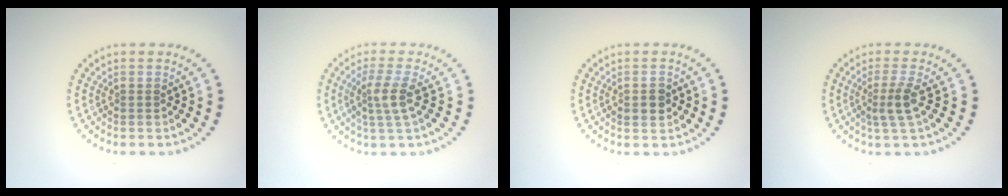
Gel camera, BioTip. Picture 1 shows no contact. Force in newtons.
{"total": 2.7, "press": 2.2, "slide": 1.5}
{"total": 2.2, "press": 2.2, "slide": 0.2}
{"total": 2.2, "press": 1.8, "slide": 1.4}